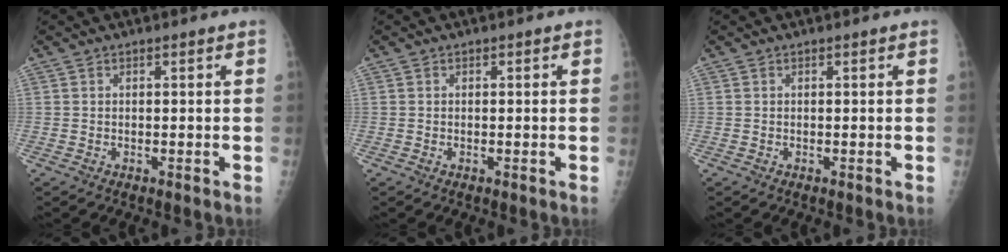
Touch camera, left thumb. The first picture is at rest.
{"total": 0.0}
{"total": 0.0}